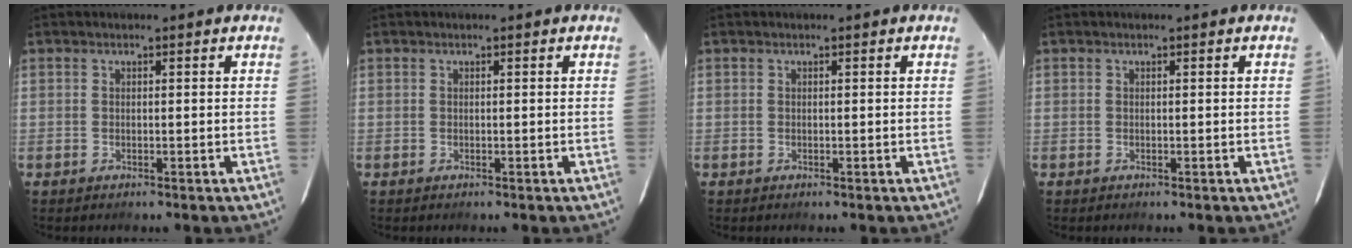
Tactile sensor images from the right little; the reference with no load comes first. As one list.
[{"total": 0.0}, {"total": 0.0}, {"total": 0.0}]